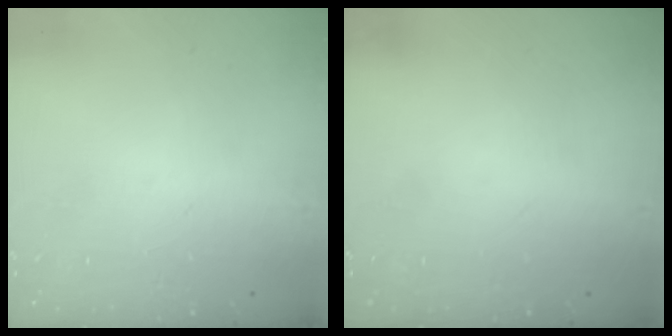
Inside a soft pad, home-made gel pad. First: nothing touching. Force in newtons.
{"total": 0.0}